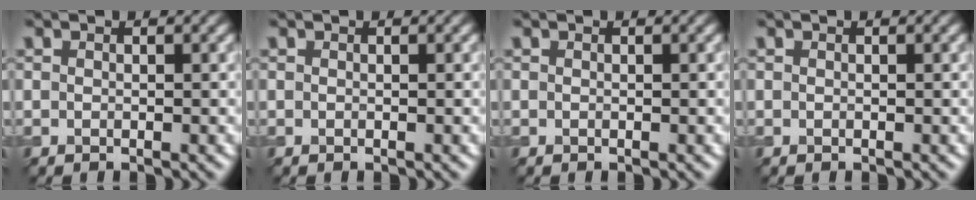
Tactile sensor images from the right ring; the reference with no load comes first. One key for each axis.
{"total": 0.0}
{"total": 0.0}
{"total": 0.0}